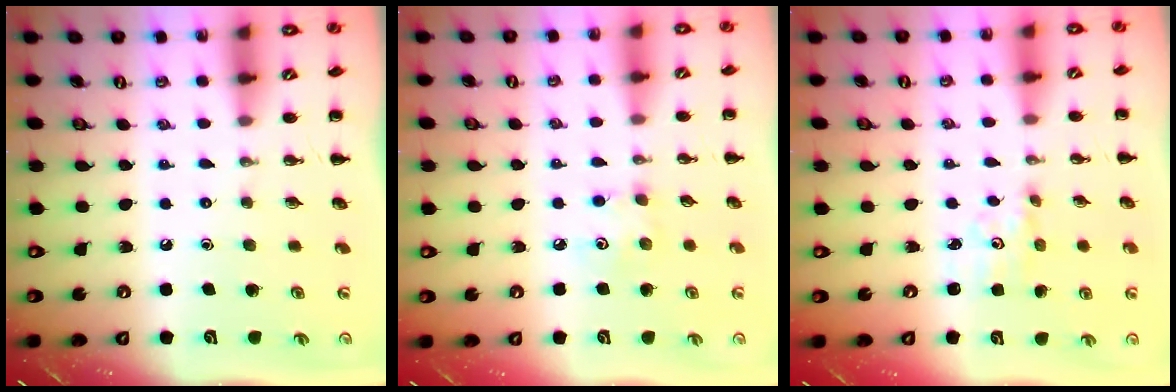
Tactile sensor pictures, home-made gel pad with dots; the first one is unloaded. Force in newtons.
{"total": 5.2, "press": 5.1, "slide": 1.1}
{"total": 1.9, "press": 1.8, "slide": 0.6}